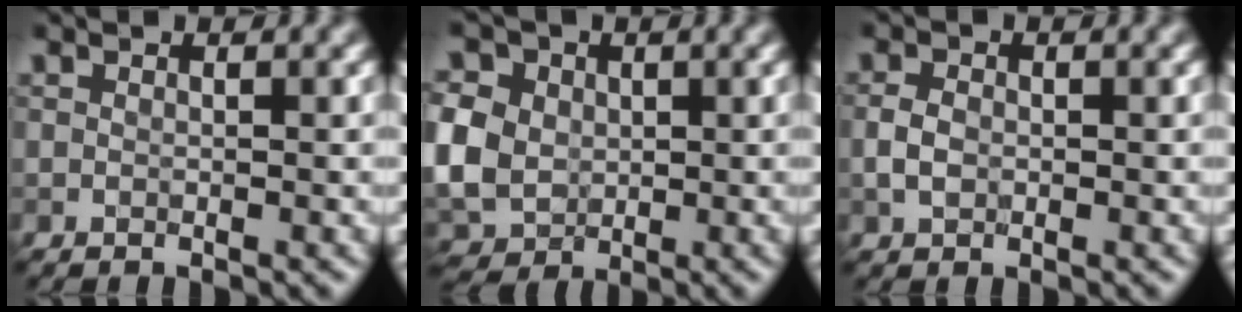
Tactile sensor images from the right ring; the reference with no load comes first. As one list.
[{"total": 10.3, "force": [1.5, 8.7, 5.3], "torque": [-0.120, 0.017, 0.006]}, {"total": 1.8, "force": [-0.3, 1.4, 1.2], "torque": [-0.025, 0.001, -0.009]}]